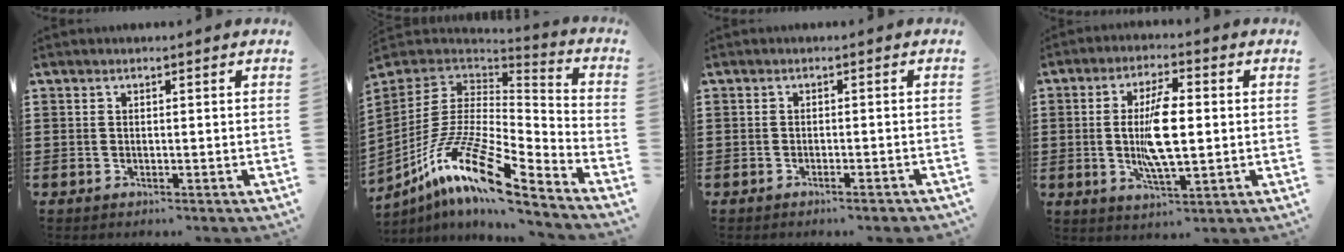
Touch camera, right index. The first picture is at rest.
{"total": 16.0, "force": [-10.1, 3.7, 11.8], "torque": [-0.242, 0.013, -0.193]}
{"total": 1.1, "force": [-1.0, -0.2, 0.4], "torque": [-0.008, -0.003, -0.018]}
{"total": 9.2, "force": [0.0, 3.2, 8.7], "torque": [-0.176, -0.001, -0.004]}